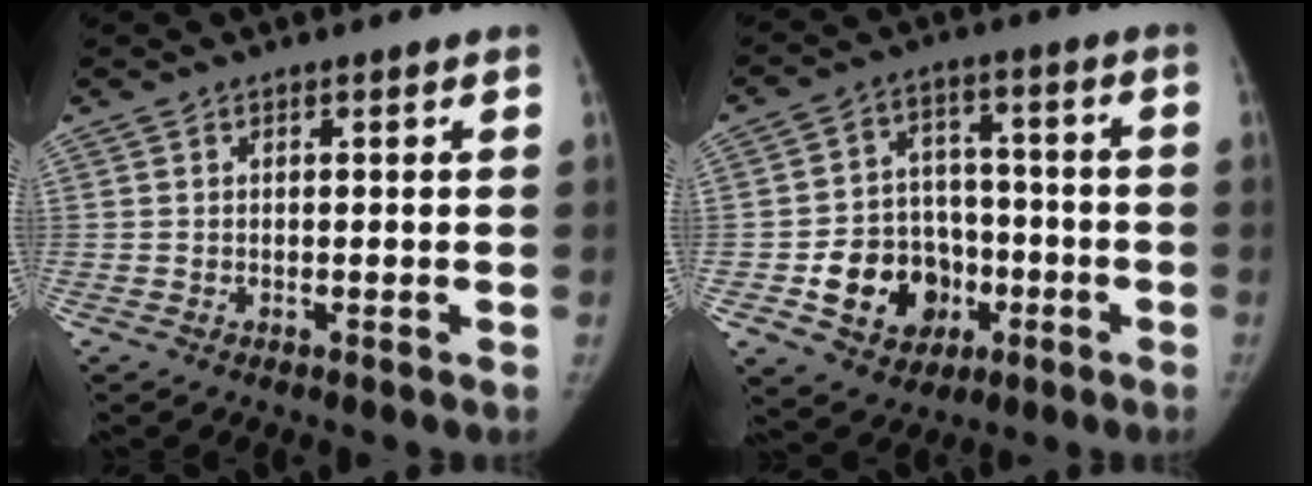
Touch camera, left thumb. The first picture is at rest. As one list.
[{"total": 14.1, "force": [-4.9, 11.4, 6.8], "torque": [-0.058, 0.040, -0.070]}]